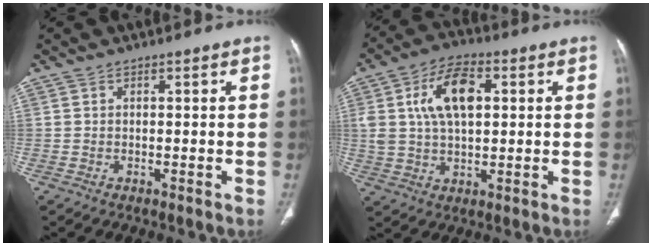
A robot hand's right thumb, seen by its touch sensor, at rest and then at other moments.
{"total": 12.1, "force": [2.9, 6.7, 9.6], "torque": [-0.168, 0.008, 0.051]}